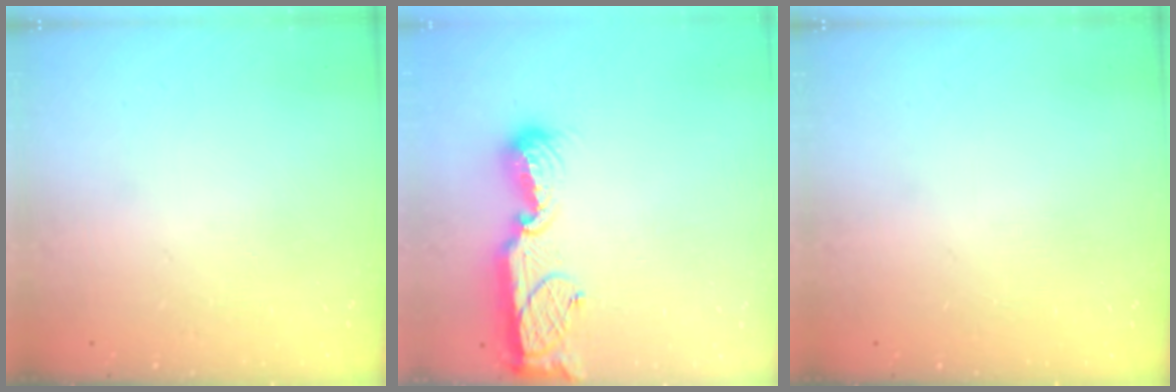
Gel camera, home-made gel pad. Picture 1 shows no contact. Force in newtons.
{"total": 11.5, "press": 11.4, "slide": 1.2}
{"total": 0.0}